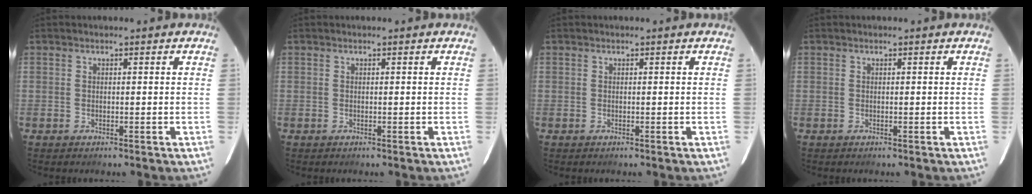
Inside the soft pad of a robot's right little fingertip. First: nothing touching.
{"total": 0.0}
{"total": 0.0}
{"total": 0.0}